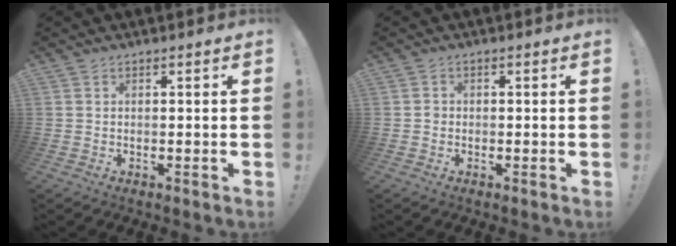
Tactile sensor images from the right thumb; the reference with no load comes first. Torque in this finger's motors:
{"motor_torque": [0.26, 0.24, 0.26, -0.40, 0.01]}